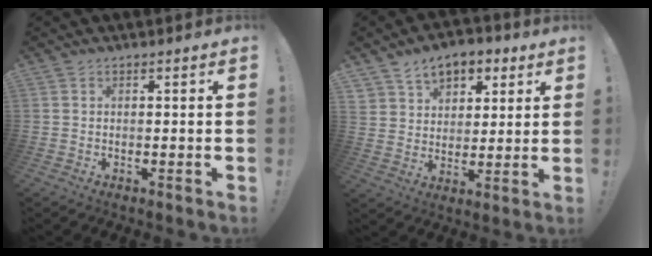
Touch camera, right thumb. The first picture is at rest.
{"total": 9.0, "force": [5.4, 6.7, 2.5], "torque": [-0.038, -0.033, 0.105]}